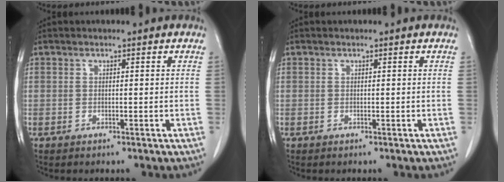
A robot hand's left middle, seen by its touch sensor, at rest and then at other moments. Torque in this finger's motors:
{"motor_torque": [-0.08, -0.03, 0.06, 0.00]}